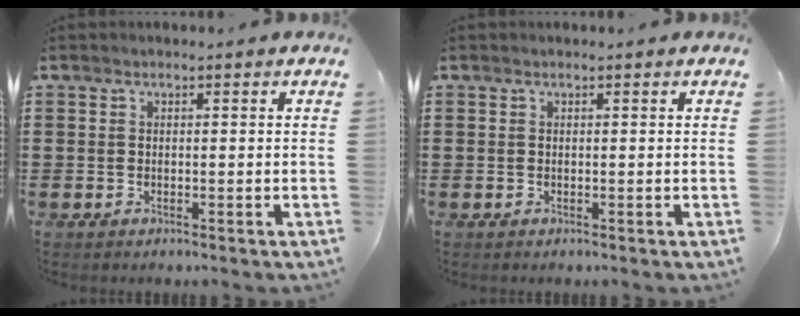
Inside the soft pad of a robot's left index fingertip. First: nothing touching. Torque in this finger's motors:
{"motor_torque": [0.08, 0.06, 0.00, 0.00]}